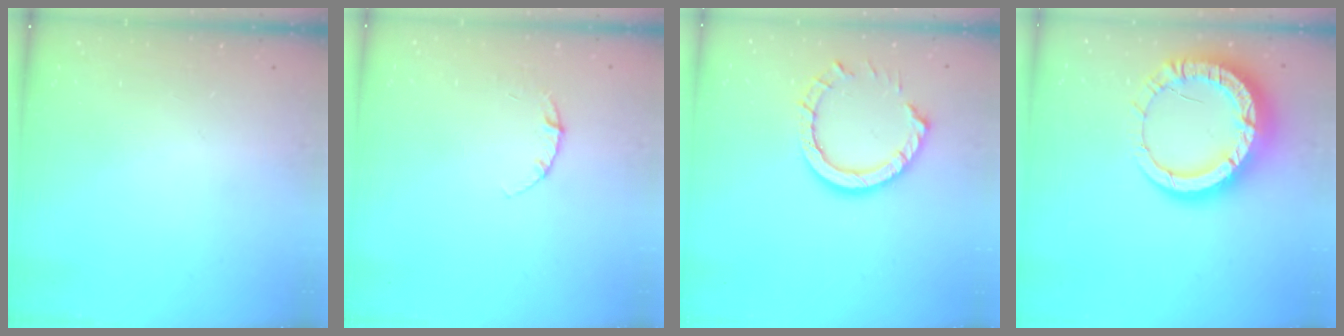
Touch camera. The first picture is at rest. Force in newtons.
{"total": 3.8, "press": 3.8, "slide": 0.4}
{"total": 10.6, "press": 10.6, "slide": 0.9}
{"total": 17.7, "press": 17.7, "slide": 1.5}